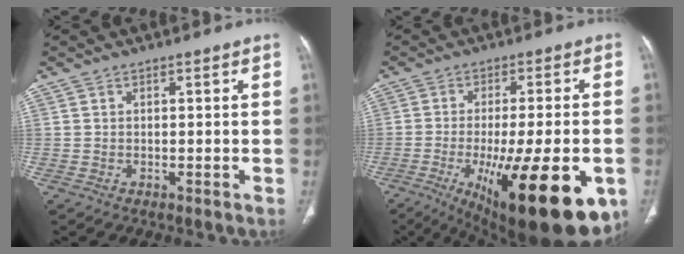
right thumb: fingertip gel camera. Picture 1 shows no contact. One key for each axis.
{"total": 25.2, "fx": -9.0, "fy": 7.7, "fz": 22.2, "tx": -0.283, "ty": -0.020, "tz": -0.113}